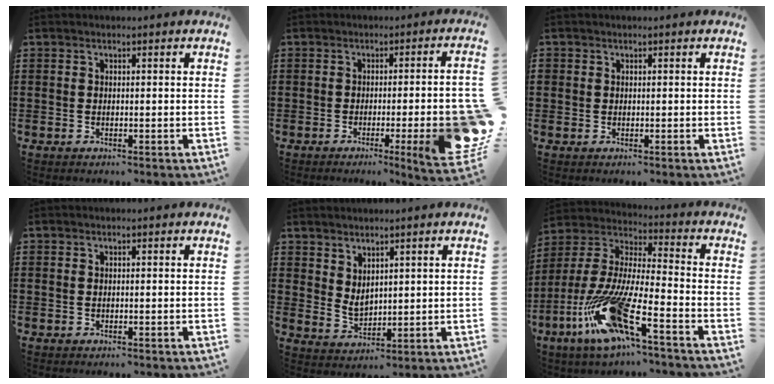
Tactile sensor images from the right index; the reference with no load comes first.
{"total": 9.4, "force": [-2.4, 1.1, 9.0], "torque": [-0.111, -0.022, -0.036]}
{"total": 0.6, "force": [0.1, 0.6, 0.0], "torque": [0.000, 0.005, 0.002]}
{"total": 0.0}
{"total": 2.9, "force": [2.3, 1.3, 1.0], "torque": [-0.027, -0.005, 0.044]}
{"total": 16.1, "force": [-10.5, 2.1, 12.0], "torque": [-0.256, 0.001, -0.195]}